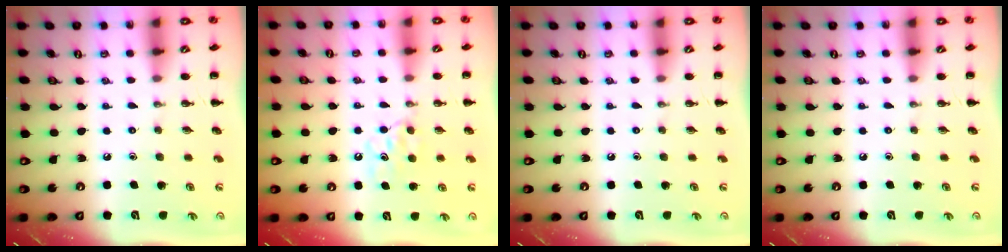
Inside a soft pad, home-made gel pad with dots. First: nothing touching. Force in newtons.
{"total": 6.6, "press": 6.4, "slide": 1.6}
{"total": 0.0}
{"total": 0.0}